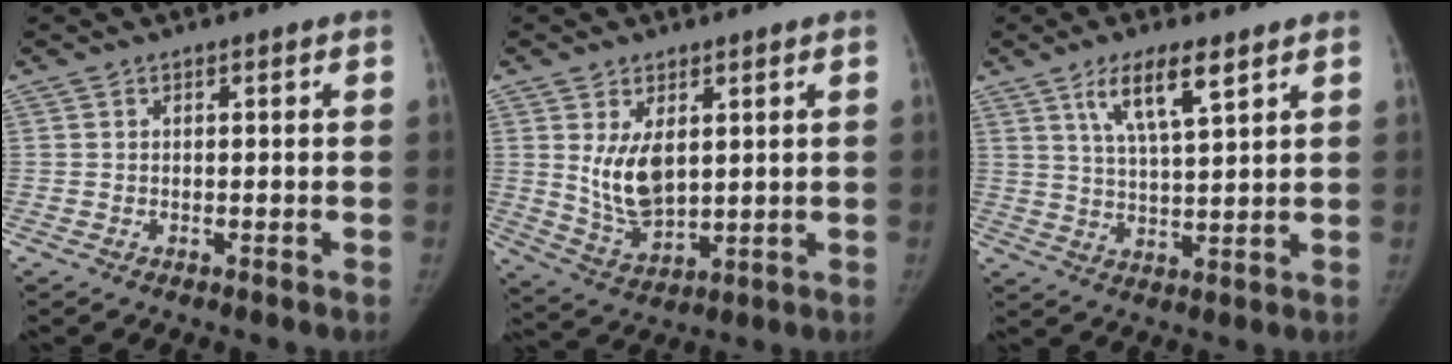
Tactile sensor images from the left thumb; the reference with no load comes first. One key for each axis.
{"total": 8.8, "fx": 2.2, "fy": 5.1, "fz": 6.9, "tx": -0.111, "ty": -0.022, "tz": 0.058}
{"total": 8.6, "fx": 4.9, "fy": 2.0, "fz": 6.8, "tx": -0.119, "ty": -0.025, "tz": 0.094}